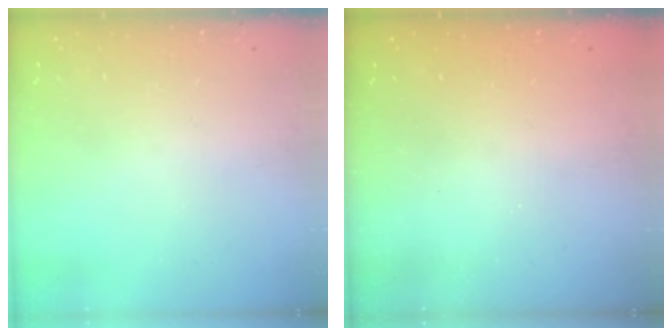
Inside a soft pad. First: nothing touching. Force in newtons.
{"total": 2.5, "press": 2.4, "slide": 0.8}